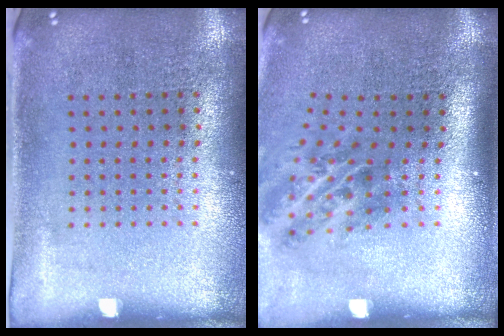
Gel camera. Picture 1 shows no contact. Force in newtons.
{"total": 2.0, "press": 1.3, "slide": 1.6}